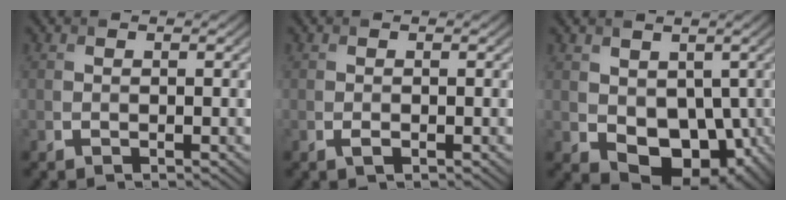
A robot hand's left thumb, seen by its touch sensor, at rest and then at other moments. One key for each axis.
{"total": 0.7, "fx": -0.3, "fy": 0.3, "fz": 0.6, "tx": -0.013, "ty": -0.003, "tz": -0.004}
{"total": 7.4, "fx": 0.0, "fy": 5.5, "fz": 5.0, "tx": -0.096, "ty": -0.028, "tz": 0.012}